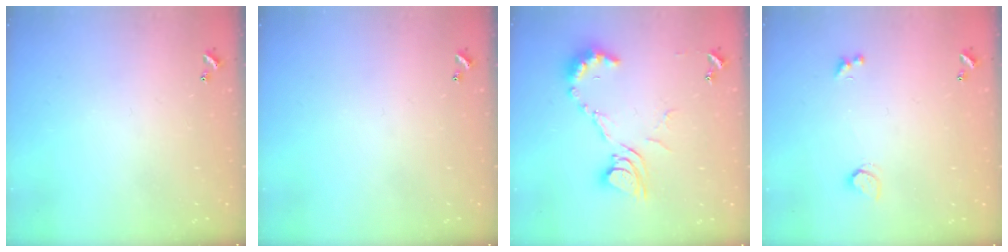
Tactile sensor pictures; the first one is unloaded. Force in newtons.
{"total": 0.0}
{"total": 10.4, "press": 10.3, "slide": 0.9}
{"total": 1.3, "press": 1.2, "slide": 0.4}